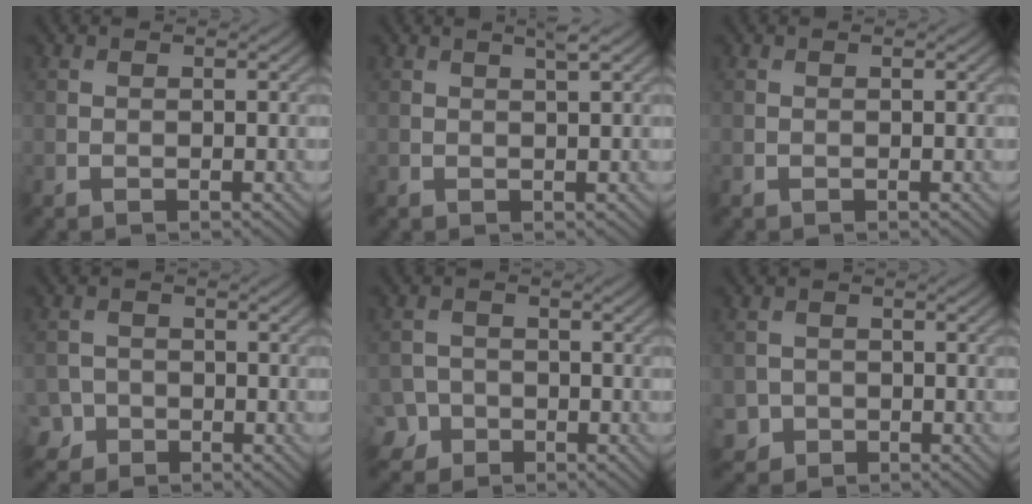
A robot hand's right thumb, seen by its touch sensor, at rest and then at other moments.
{"total": 1.4, "force": [0.8, 0.1, 1.1], "torque": [-0.024, 0.006, 0.013]}
{"total": 0.0}
{"total": 2.6, "force": [-1.5, 2.1, 0.4], "torque": [-0.008, 0.000, -0.032]}
{"total": 3.1, "force": [-1.8, 2.4, 0.6], "torque": [-0.014, 0.000, -0.039]}
{"total": 2.1, "force": [-0.9, 1.9, 0.3], "torque": [0.001, -0.004, -0.020]}